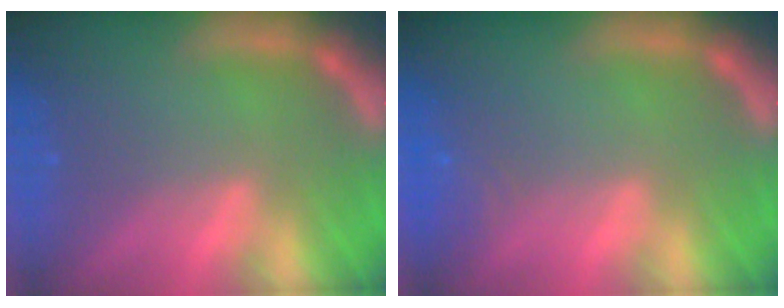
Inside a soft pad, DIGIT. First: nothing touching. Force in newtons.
{"total": 1.9}